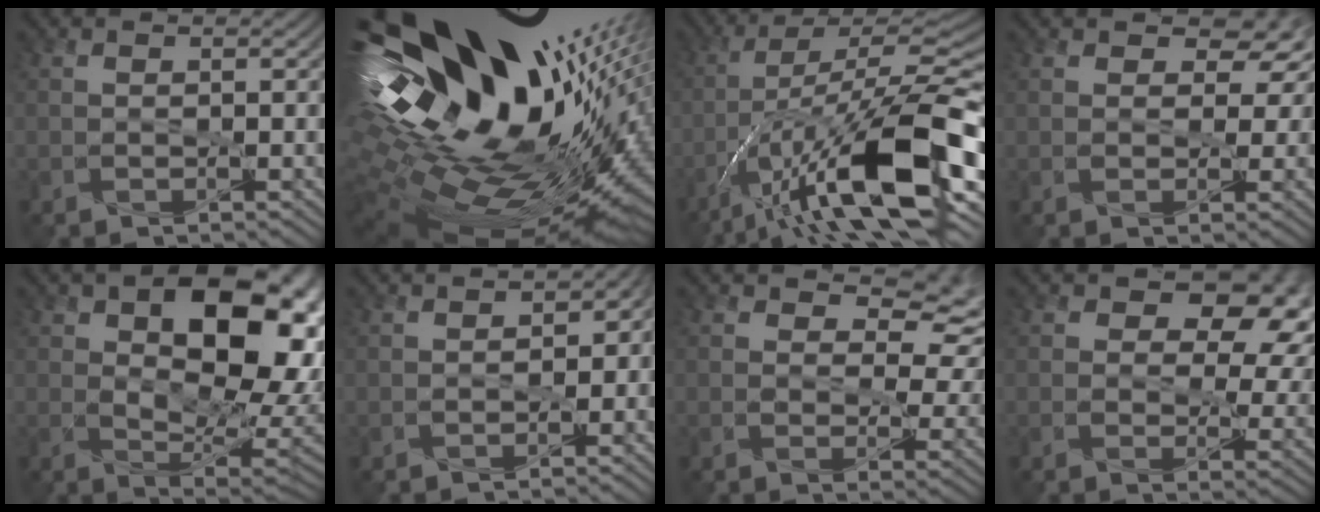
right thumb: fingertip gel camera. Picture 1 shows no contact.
{"total": 21.0, "force": [4.5, 11.2, 17.1], "torque": [-0.359, -0.012, 0.115]}
{"total": 17.7, "force": [-7.2, 5.2, 15.3], "torque": [-0.270, 0.003, -0.128]}
{"total": 5.2, "force": [1.8, 3.5, 3.4], "torque": [-0.049, 0.001, 0.024]}
{"total": 19.2, "force": [6.0, 10.9, 14.6], "torque": [-0.200, 0.010, 0.096]}
{"total": 2.6, "force": [-0.5, 2.2, 1.5], "torque": [-0.017, -0.005, -0.007]}
{"total": 7.9, "force": [2.7, 4.7, 5.7], "torque": [-0.090, -0.001, 0.040]}
{"total": 13.3, "force": [4.5, 8.6, 9.1], "torque": [-0.116, 0.010, 0.065]}